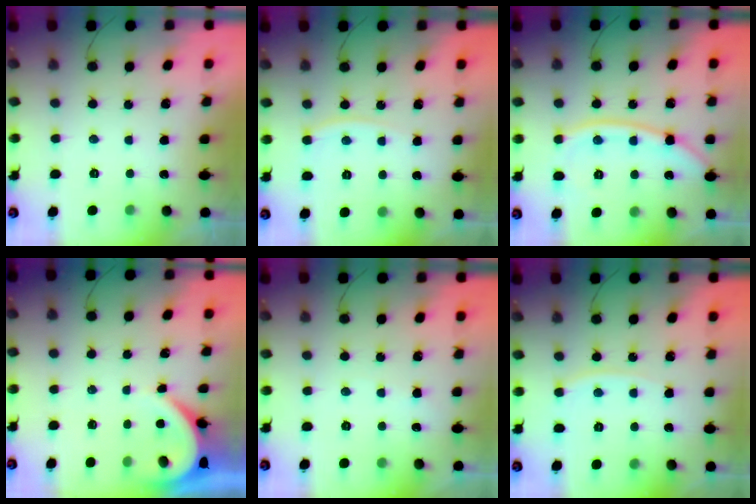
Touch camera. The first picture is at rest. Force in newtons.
{"total": 4.7, "press": 4.6, "slide": 0.8}
{"total": 11.7, "press": 11.6, "slide": 0.9}
{"total": 3.6, "press": 3.5, "slide": 0.5}
{"total": 1.9, "press": 1.8, "slide": 0.2}
{"total": 4.2, "press": 4.2, "slide": 0.6}